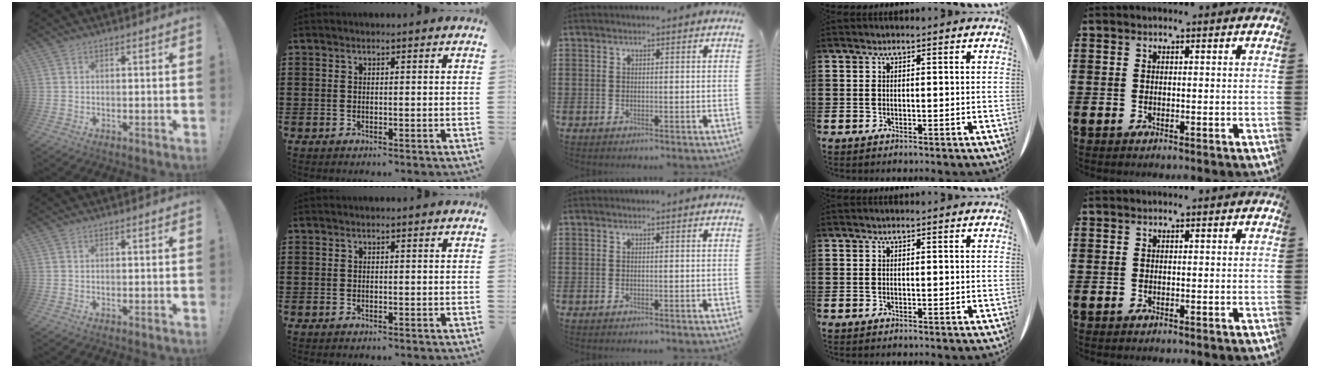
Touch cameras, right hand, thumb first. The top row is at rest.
{}